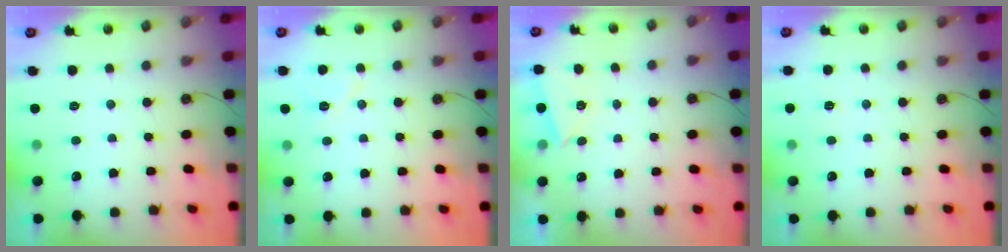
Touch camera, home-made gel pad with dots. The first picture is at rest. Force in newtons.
{"total": 7.1, "press": 7.0, "slide": 1.1}
{"total": 3.3, "press": 2.5, "slide": 2.2}
{"total": 2.1, "press": 2.1, "slide": 0.4}